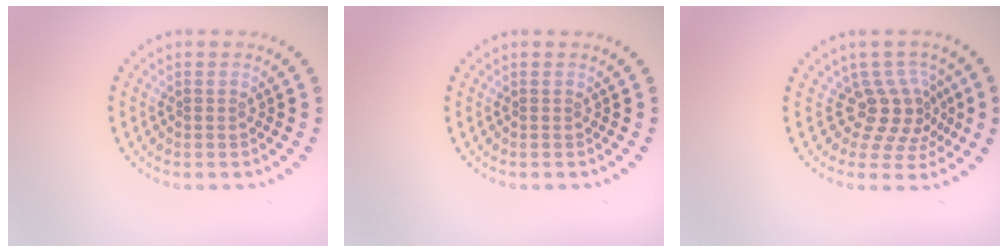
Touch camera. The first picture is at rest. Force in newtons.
{"total": 0.0}
{"total": 3.8, "press": 2.7, "slide": 2.7}